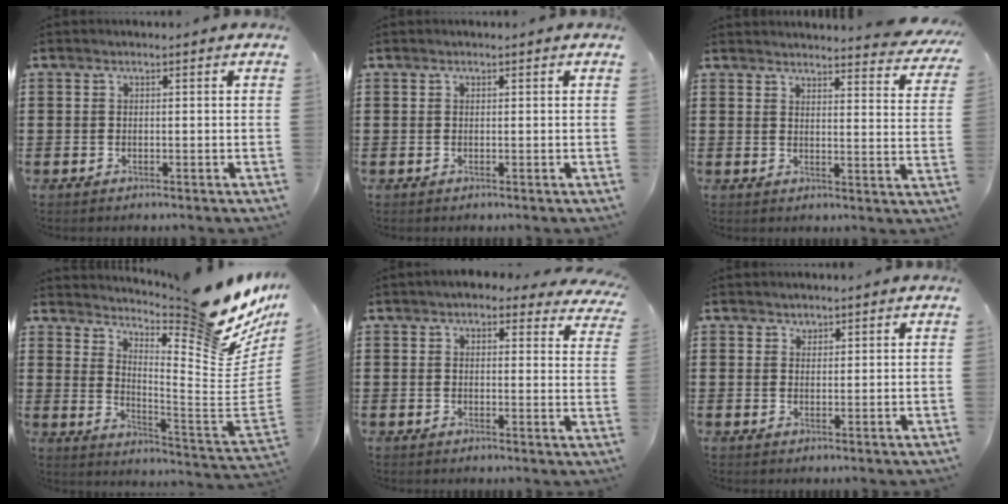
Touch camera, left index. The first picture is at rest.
{"total": 0.0}
{"total": 3.7, "force": [3.6, -0.4, 0.8], "torque": [-0.024, -0.023, 0.062]}
{"total": 12.5, "force": [10.5, 0.9, 6.7], "torque": [-0.090, -0.107, 0.167]}
{"total": 3.5, "force": [2.9, 1.4, 1.3], "torque": [-0.030, -0.005, 0.051]}
{"total": 1.2, "force": [1.0, 0.6, 0.0], "torque": [-0.001, 0.001, 0.020]}